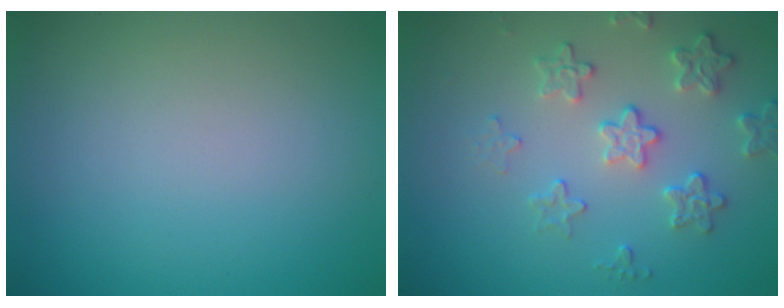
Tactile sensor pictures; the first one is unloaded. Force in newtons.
{"total": 3.1, "press": 3.0, "slide": 1.0}